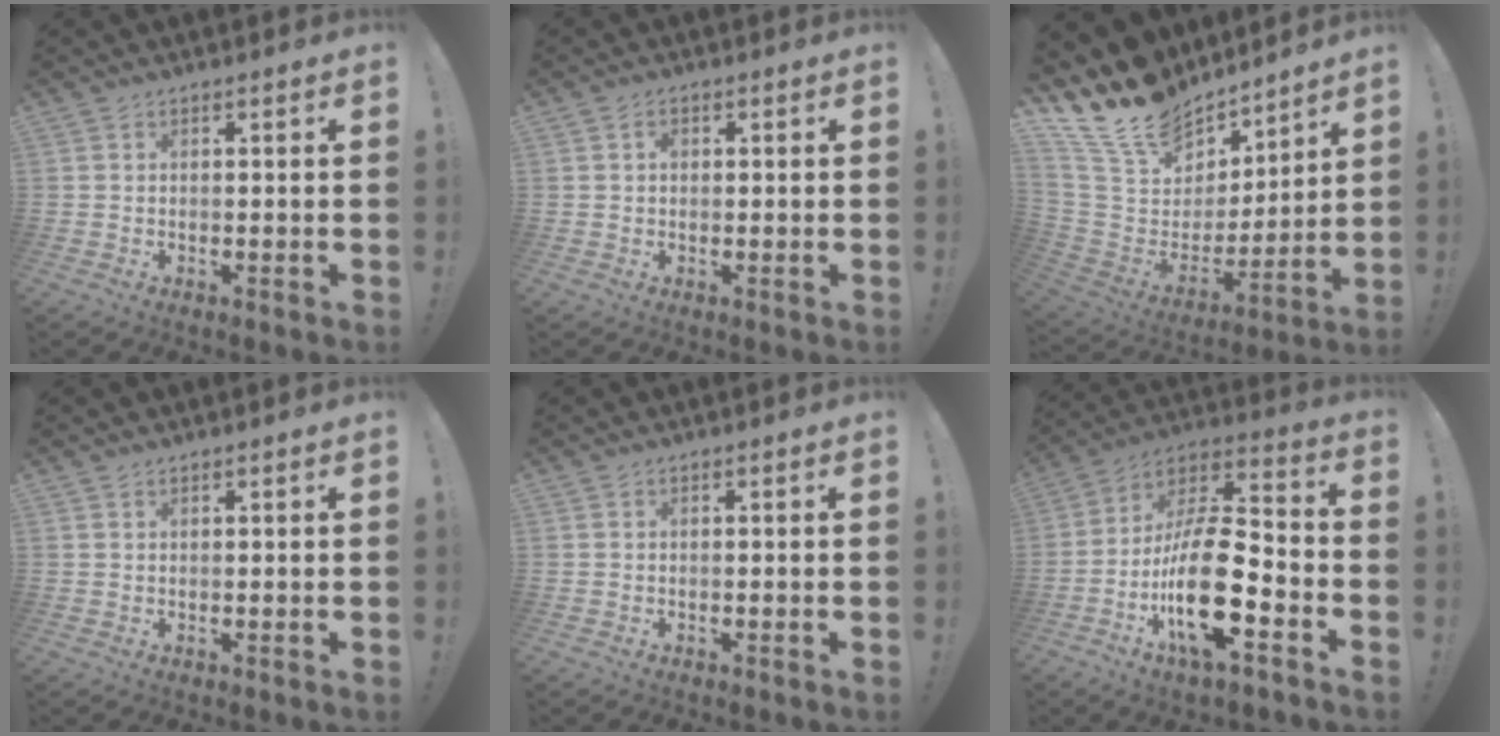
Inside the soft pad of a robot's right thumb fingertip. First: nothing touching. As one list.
[{"total": 1.1, "force": [0.2, 1.0, 0.4], "torque": [-0.001, 0.001, 0.001]}, {"total": 18.1, "force": [13.2, 10.7, 6.3], "torque": [-0.135, -0.094, 0.262]}, {"total": 0.6, "force": [0.6, 0.2, 0.0], "torque": [-0.008, 0.003, 0.013]}, {"total": 0.0}, {"total": 22.4, "force": [-7.2, 8.4, 19.5], "torque": [-0.367, 0.035, -0.118]}]